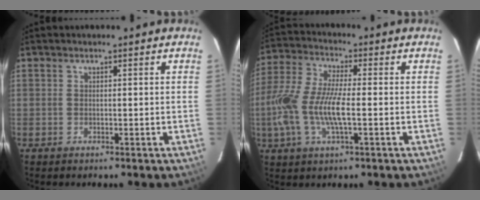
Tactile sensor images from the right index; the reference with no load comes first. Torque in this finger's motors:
{"motor_torque": [0.40, -0.23, 0.84, 0.17]}